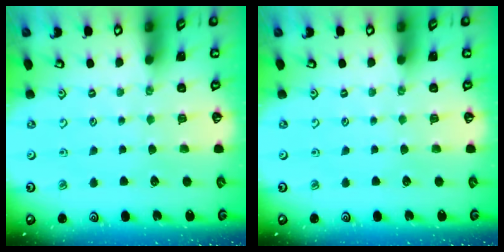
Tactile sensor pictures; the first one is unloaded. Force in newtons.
{"total": 0.0}